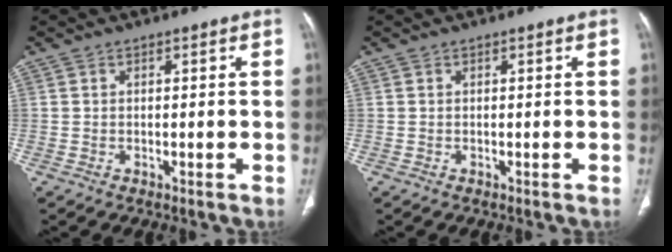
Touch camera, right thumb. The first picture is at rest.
{"total": 0.0}